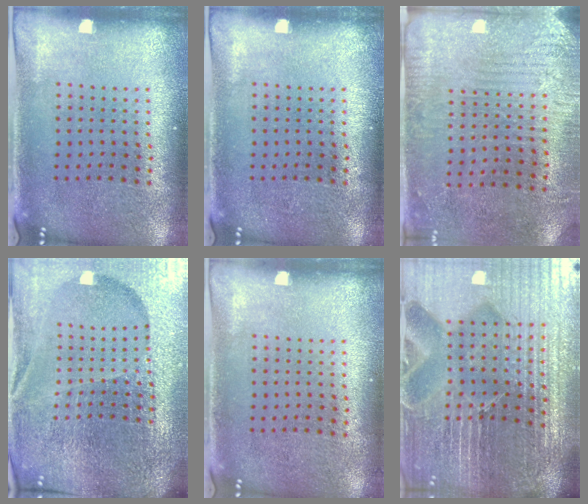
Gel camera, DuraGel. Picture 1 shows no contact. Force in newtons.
{"total": 0.0}
{"total": 3.0, "press": 2.8, "slide": 1.1}
{"total": 6.6, "press": 5.7, "slide": 3.3}
{"total": 0.0}
{"total": 7.2, "press": 6.3, "slide": 3.4}